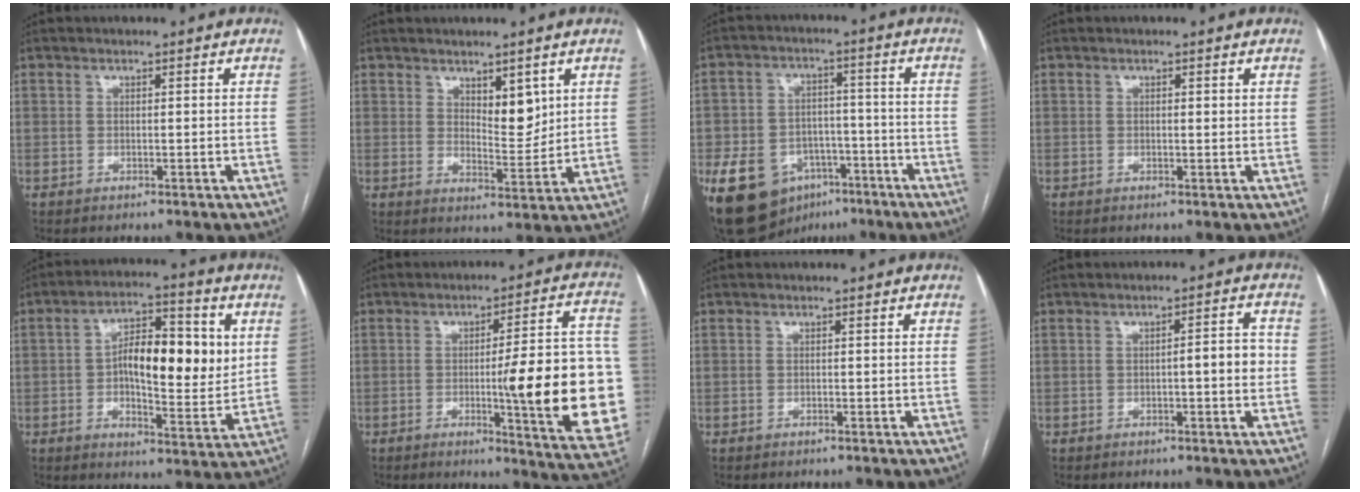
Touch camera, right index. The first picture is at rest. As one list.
[{"total": 5.0, "force": [2.5, 2.0, 3.9], "torque": [-0.062, -0.010, 0.046]}, {"total": 13.8, "force": [-7.1, 9.7, 6.8], "torque": [-0.121, 0.018, -0.106]}, {"total": 0.8, "force": [0.4, 0.3, 0.6], "torque": [-0.012, -0.001, 0.003]}, {"total": 14.1, "force": [2.0, 5.0, 13.0], "torque": [-0.203, 0.017, 0.029]}, {"total": 20.3, "force": [-2.8, 1.9, 20.0], "torque": [-0.172, 0.014, -0.024]}, {"total": 0.0}, {"total": 4.0, "force": [-0.4, 0.7, 3.9], "torque": [-0.052, 0.010, -0.006]}]